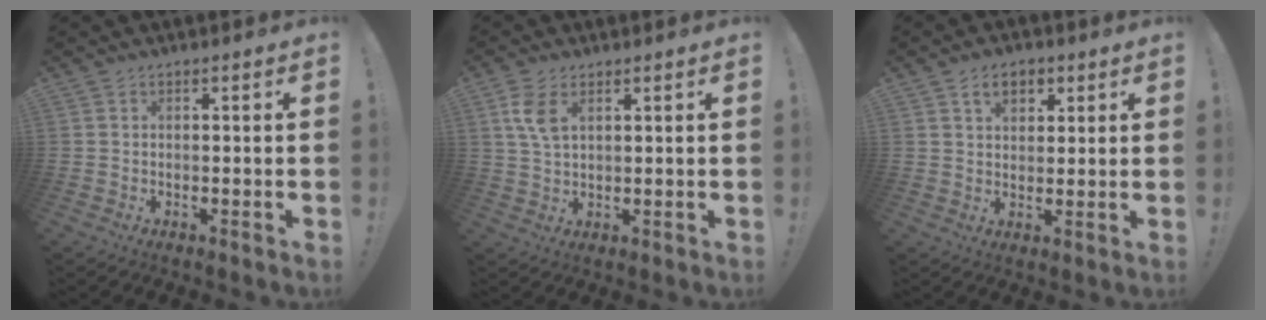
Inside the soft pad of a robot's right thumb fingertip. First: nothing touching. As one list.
[{"total": 6.6, "force": [2.8, 3.2, 5.0], "torque": [-0.092, -0.005, 0.050]}, {"total": 6.1, "force": [3.0, 4.2, 3.4], "torque": [-0.054, 0.001, 0.054]}]